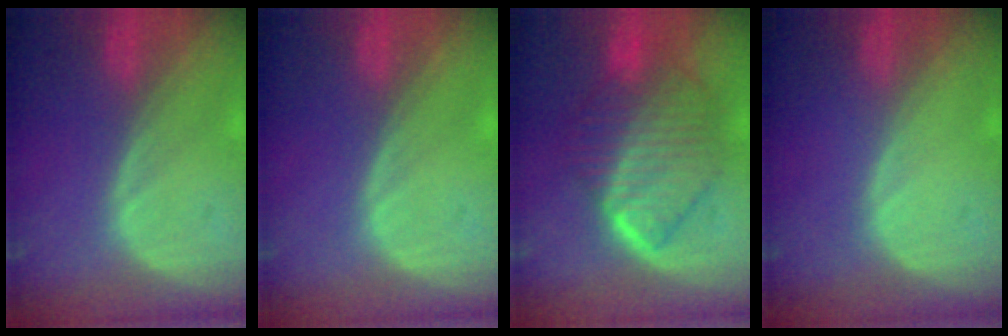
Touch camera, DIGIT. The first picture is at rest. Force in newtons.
{"total": 0.0}
{"total": 10.2, "press": 10.1, "slide": 1.0}
{"total": 0.0}